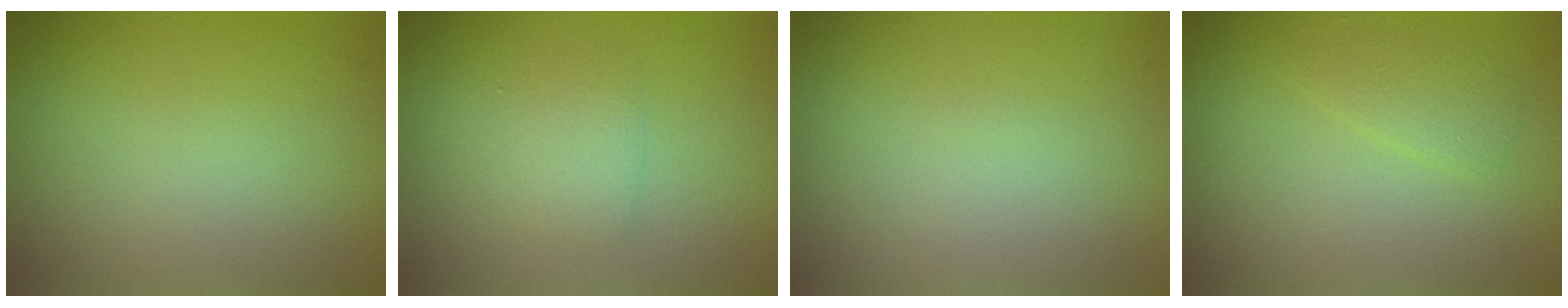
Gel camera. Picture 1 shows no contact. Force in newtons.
{"total": 2.0, "press": 2.0, "slide": 0.1}
{"total": 0.0}
{"total": 1.4, "press": 1.4, "slide": 0.1}